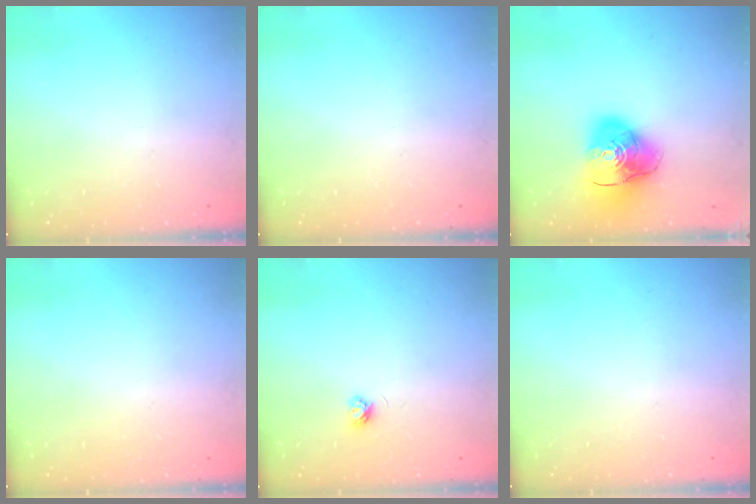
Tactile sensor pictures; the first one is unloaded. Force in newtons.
{"total": 0.0}
{"total": 15.1, "press": 14.9, "slide": 2.2}
{"total": 0.7, "press": 0.7, "slide": 0.1}
{"total": 3.3, "press": 3.3, "slide": 0.3}
{"total": 0.0}